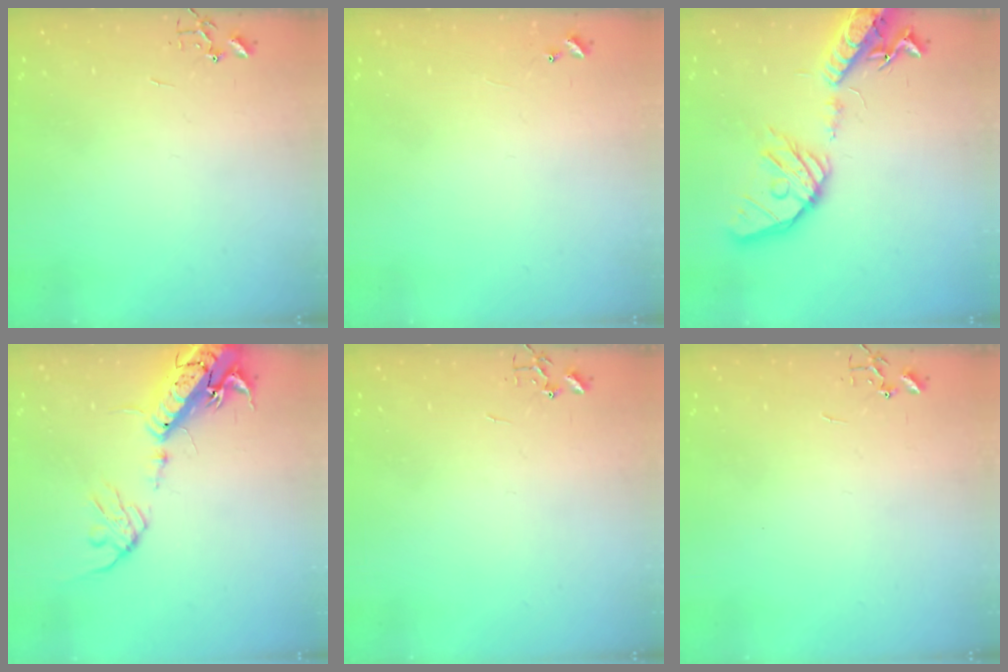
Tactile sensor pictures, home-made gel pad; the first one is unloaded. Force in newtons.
{"total": 5.1, "press": 5.0, "slide": 0.3}
{"total": 22.7, "press": 22.4, "slide": 3.7}
{"total": 18.1, "press": 17.7, "slide": 3.8}
{"total": 0.0}
{"total": 0.0}